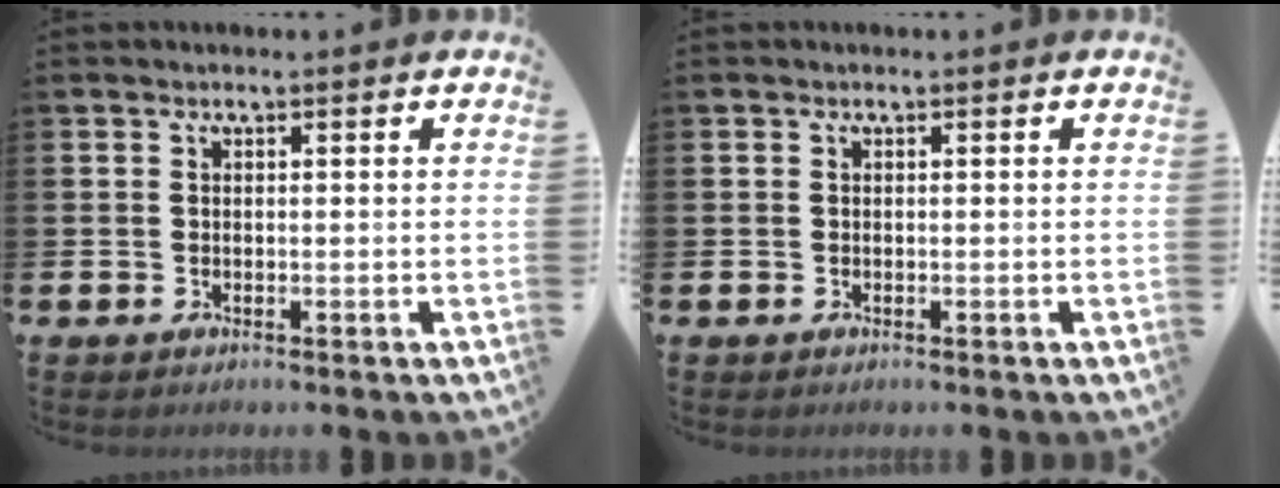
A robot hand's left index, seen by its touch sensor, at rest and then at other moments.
{"total": 0.0}